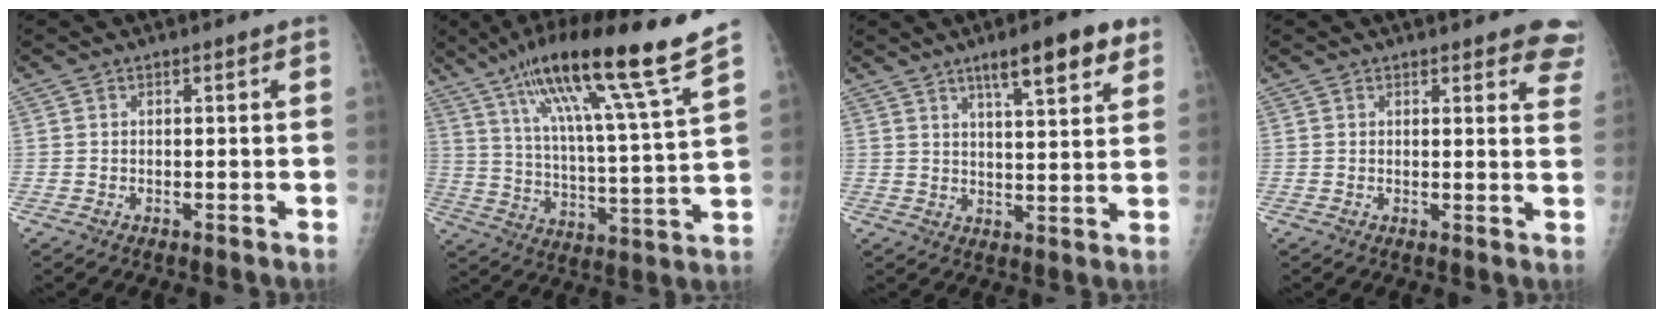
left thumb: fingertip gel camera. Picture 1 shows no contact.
{"total": 20.6, "force": [13.9, 0.4, 15.3], "torque": [-0.239, -0.056, 0.228]}
{"total": 10.6, "force": [6.5, 2.4, 8.1], "torque": [-0.102, -0.027, 0.094]}
{"total": 6.9, "force": [5.6, 2.3, 3.4], "torque": [-0.003, -0.025, 0.042]}